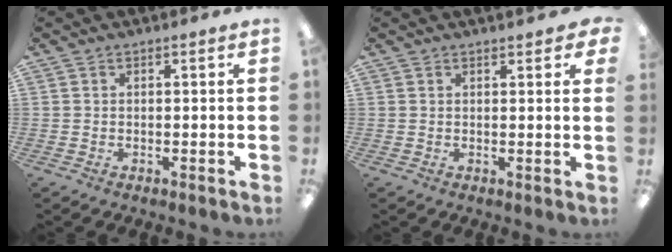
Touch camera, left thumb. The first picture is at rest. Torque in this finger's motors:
{"motor_torque": [0.05, 0.02, -0.11, 0.26, 0.03]}